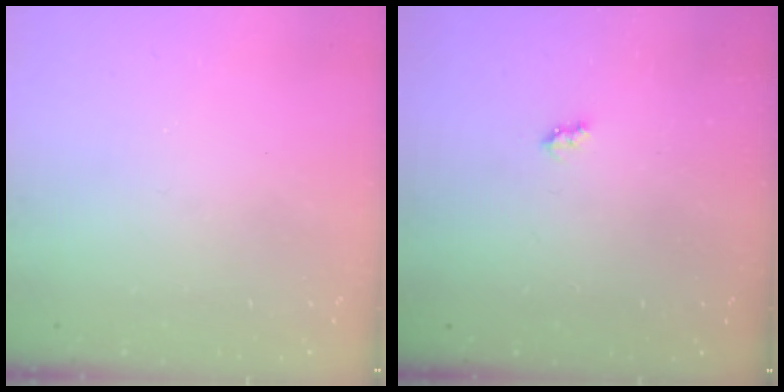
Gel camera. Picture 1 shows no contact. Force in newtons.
{"total": 2.6, "press": 2.6, "slide": 0.4}